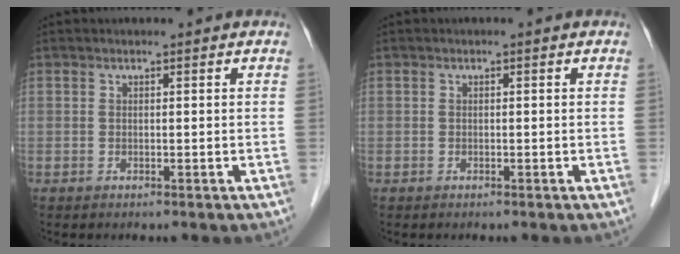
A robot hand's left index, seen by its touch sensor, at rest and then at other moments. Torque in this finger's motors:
{"motor_torque": [0.00, 0.00, -0.01, 0.00]}